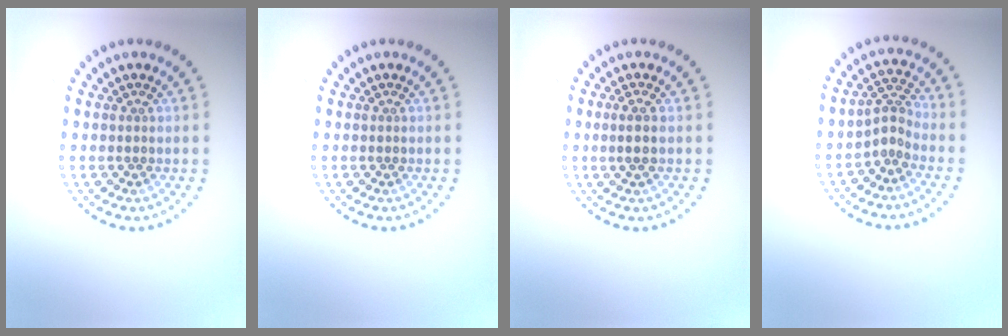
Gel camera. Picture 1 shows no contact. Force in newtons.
{"total": 0.0}
{"total": 1.5, "press": 1.2, "slide": 1.0}
{"total": 2.0, "press": 1.4, "slide": 1.5}